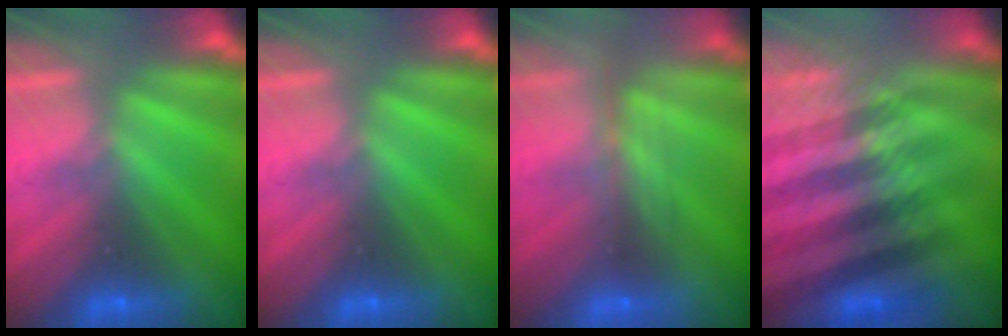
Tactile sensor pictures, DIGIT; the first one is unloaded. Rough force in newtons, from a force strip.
{"total": 0.0}
{"total": 2.4}
{"total": 4.4}